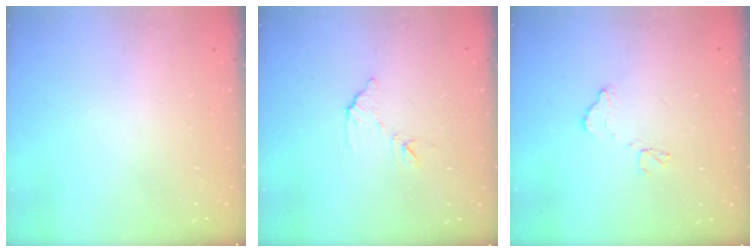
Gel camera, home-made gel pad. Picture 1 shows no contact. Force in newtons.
{"total": 7.4, "press": 7.4, "slide": 0.2}
{"total": 9.0, "press": 9.0, "slide": 0.5}